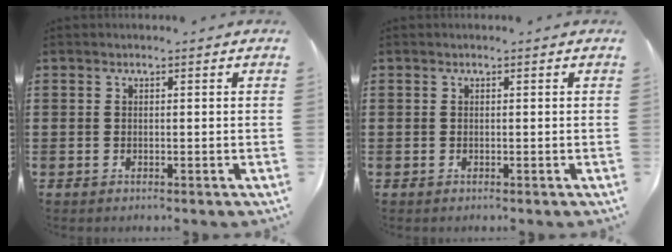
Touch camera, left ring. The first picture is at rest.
{"total": 0.0}